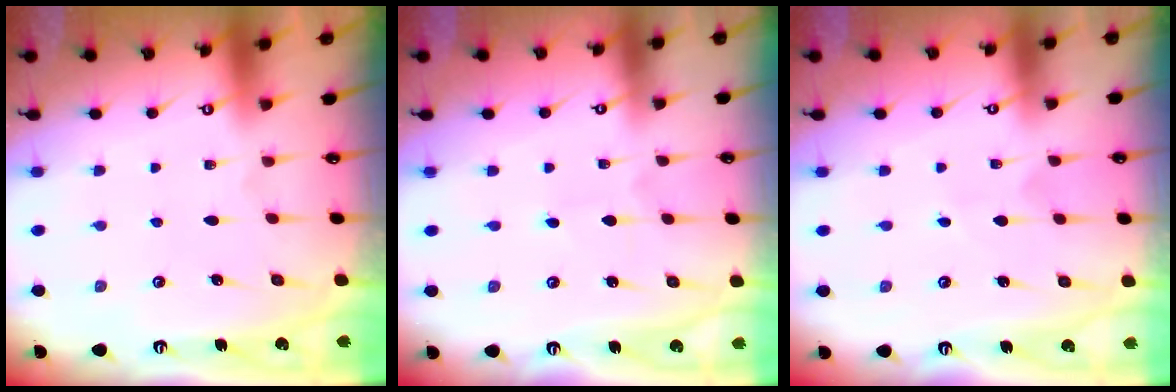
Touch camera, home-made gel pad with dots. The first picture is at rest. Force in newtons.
{"total": 1.8, "press": 1.8, "slide": 0.2}
{"total": 2.2, "press": 2.2, "slide": 0.2}